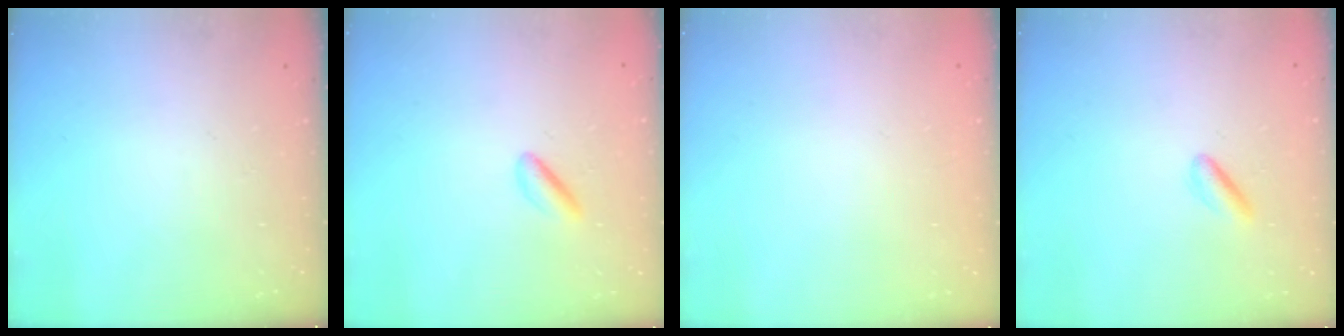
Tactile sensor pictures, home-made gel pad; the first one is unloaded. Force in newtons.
{"total": 2.5, "press": 2.3, "slide": 1.0}
{"total": 2.0, "press": 2.0, "slide": 0.1}
{"total": 2.5, "press": 2.3, "slide": 1.0}